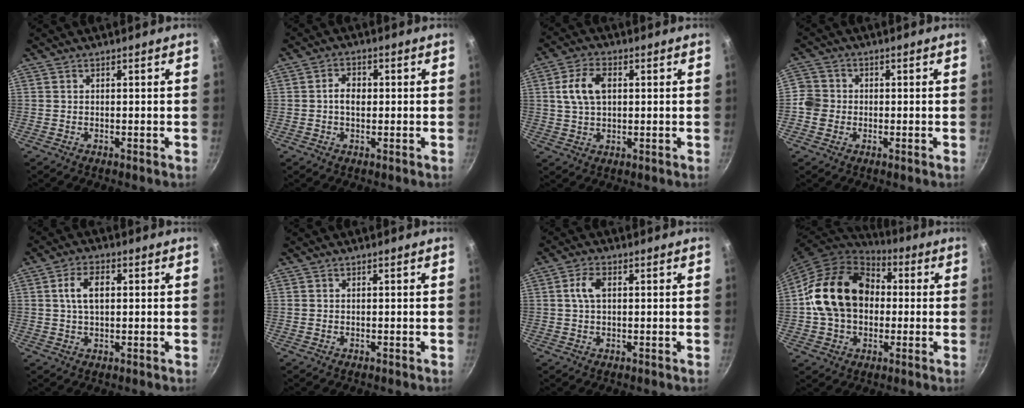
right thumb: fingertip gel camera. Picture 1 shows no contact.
{"total": 3.6, "force": [0.0, 2.5, 2.6], "torque": [-0.039, 0.010, -0.004]}
{"total": 7.7, "force": [1.6, 4.7, 5.9], "torque": [-0.113, 0.008, 0.031]}
{"total": 4.5, "force": [-0.7, 4.2, 1.3], "torque": [-0.011, 0.008, -0.021]}
{"total": 5.8, "force": [1.1, 3.1, 4.7], "torque": [-0.086, 0.008, 0.020]}
{"total": 0.0}
{"total": 3.9, "force": [0.8, 2.2, 3.1], "torque": [-0.070, 0.006, 0.015]}
{"total": 19.5, "force": [0.2, 14.4, 13.1], "torque": [-0.225, 0.029, -0.002]}